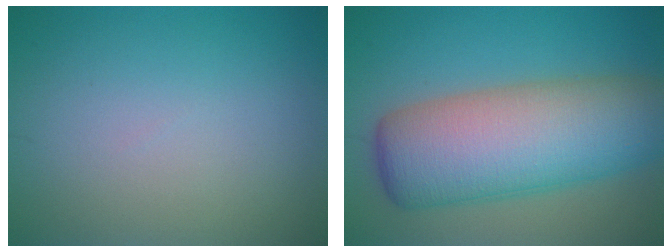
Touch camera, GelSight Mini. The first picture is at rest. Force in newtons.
{"total": 11.5, "press": 11.5, "slide": 0.5}